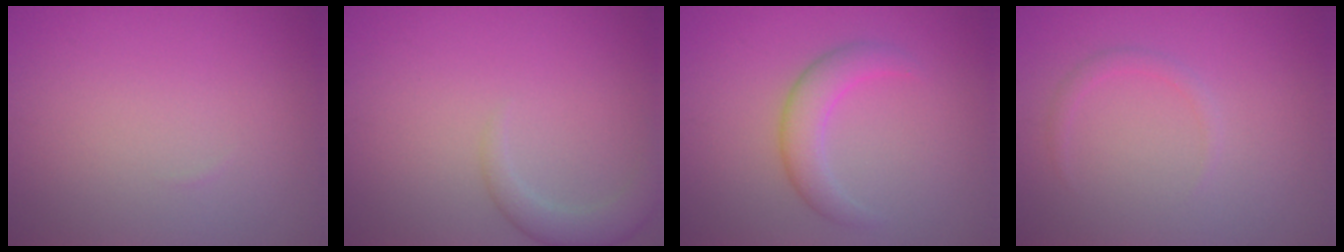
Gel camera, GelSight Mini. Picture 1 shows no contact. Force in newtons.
{"total": 2.5, "press": 2.5, "slide": 0.2}
{"total": 3.0, "press": 3.0, "slide": 0.2}
{"total": 1.0, "press": 1.0, "slide": 0.0}